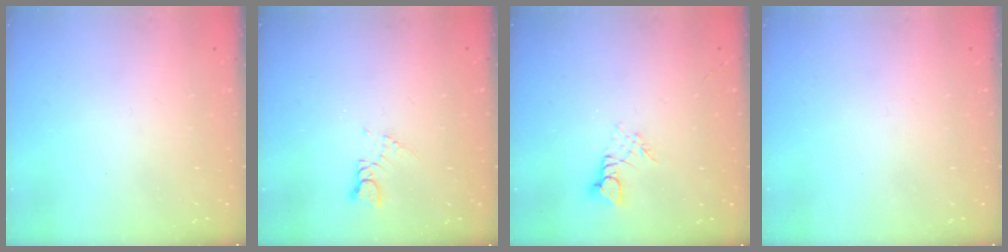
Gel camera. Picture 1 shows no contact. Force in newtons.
{"total": 1.3, "press": 1.3, "slide": 0.2}
{"total": 2.6, "press": 2.6, "slide": 0.3}
{"total": 0.0}